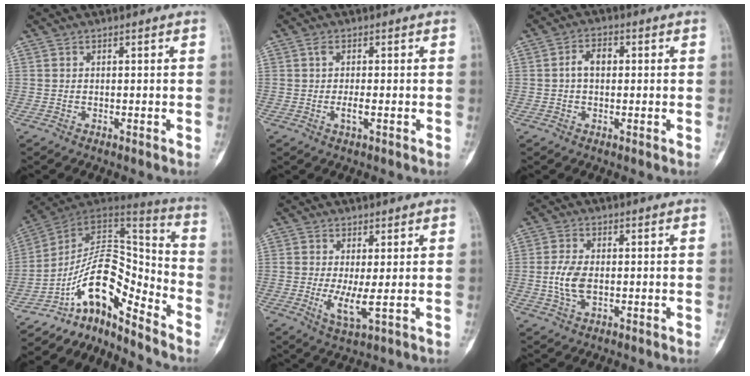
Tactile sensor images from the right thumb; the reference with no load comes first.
{"total": 2.6, "force": [-0.5, 0.8, 2.4], "torque": [-0.052, 0.000, -0.011]}
{"total": 3.9, "force": [0.2, 2.6, 3.0], "torque": [-0.047, 0.014, -0.001]}
{"total": 15.0, "force": [-10.4, 5.6, 9.2], "torque": [-0.122, 0.127, -0.184]}
{"total": 5.1, "force": [-0.5, 1.2, 5.0], "torque": [-0.107, -0.018, -0.009]}
{"total": 5.8, "force": [-0.6, 3.3, 4.8], "torque": [-0.106, 0.002, -0.014]}